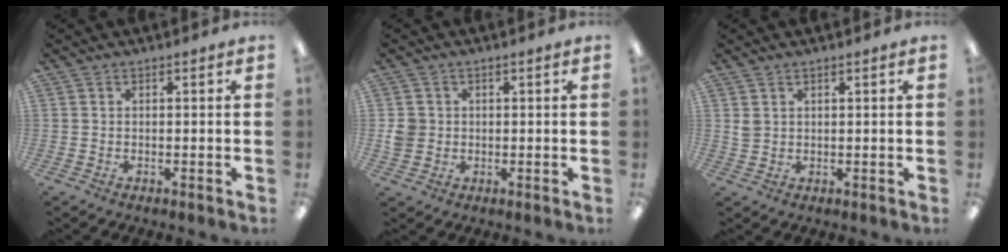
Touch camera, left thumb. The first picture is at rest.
{"total": 3.4, "force": [0.2, 3.3, 0.8], "torque": [-0.011, 0.002, 0.003]}
{"total": 1.8, "force": [1.1, 1.3, 0.7], "torque": [-0.016, 0.002, 0.021]}